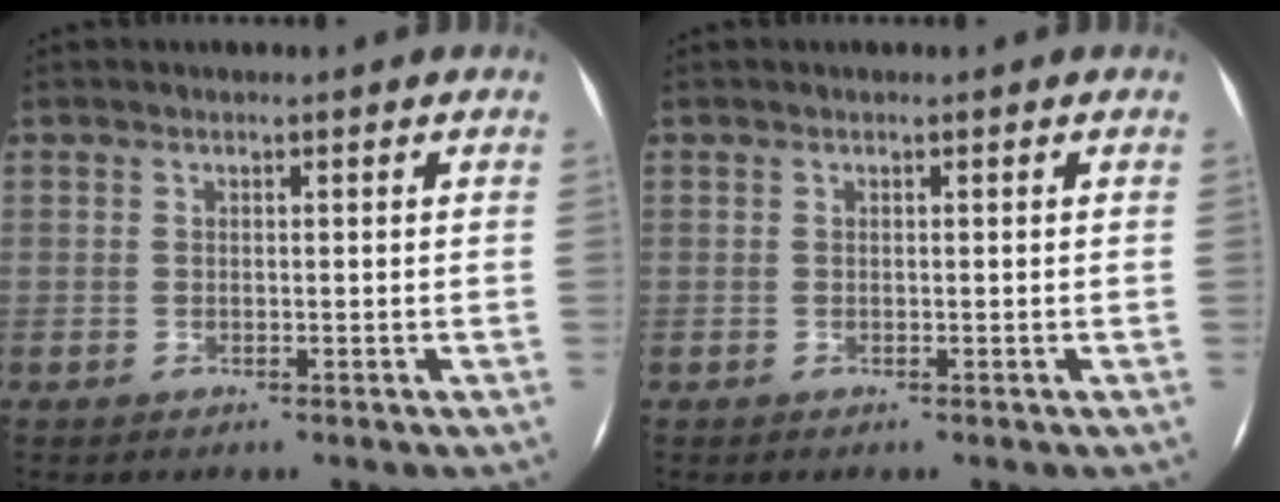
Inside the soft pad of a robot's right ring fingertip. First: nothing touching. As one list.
[{"total": 0.0}]